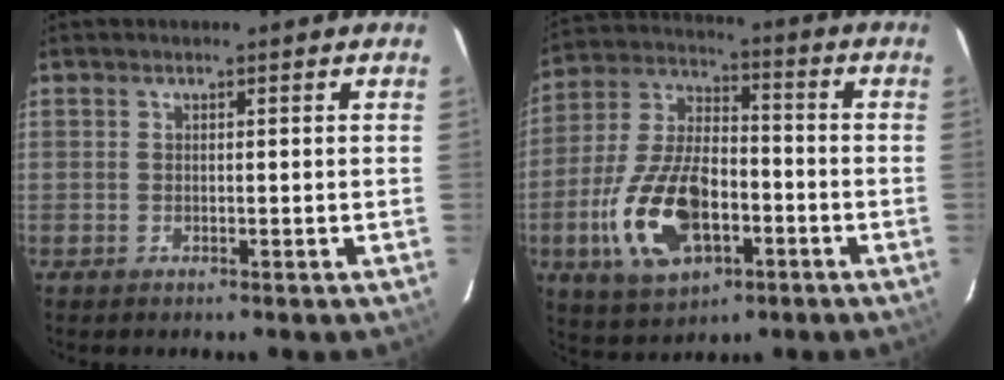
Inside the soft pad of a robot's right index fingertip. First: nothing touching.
{"total": 17.6, "force": [-6.0, 9.1, 13.8], "torque": [-0.297, -0.001, -0.100]}